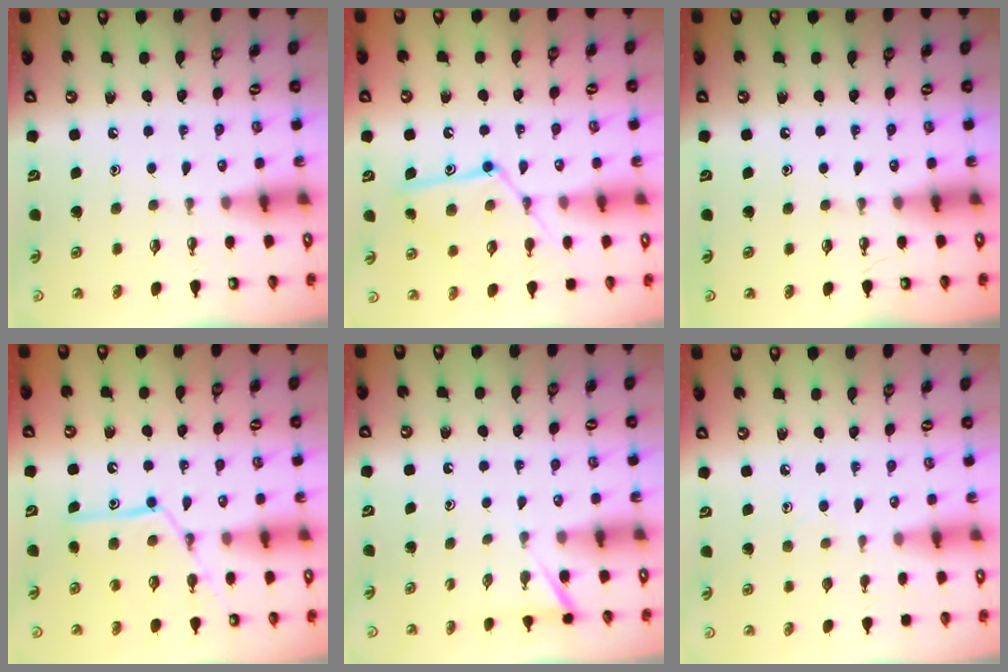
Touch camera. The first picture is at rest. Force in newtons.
{"total": 13.3, "press": 13.3, "slide": 0.7}
{"total": 0.0}
{"total": 12.8, "press": 12.7, "slide": 1.1}
{"total": 2.4, "press": 2.4, "slide": 0.2}
{"total": 4.9, "press": 4.9, "slide": 0.6}